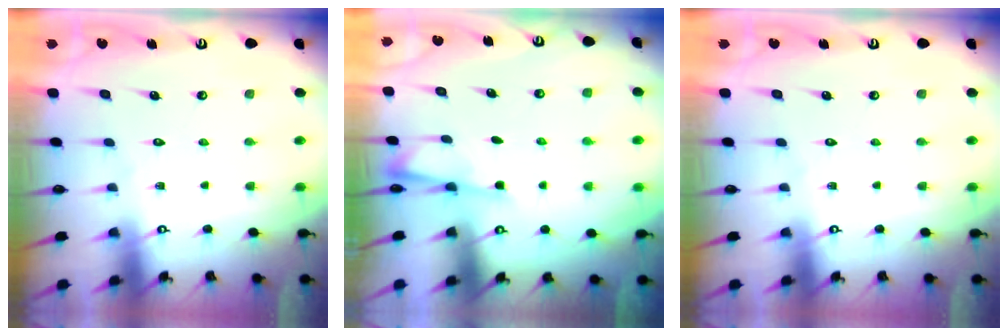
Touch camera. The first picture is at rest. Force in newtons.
{"total": 2.5, "press": 2.4, "slide": 0.4}
{"total": 0.0}